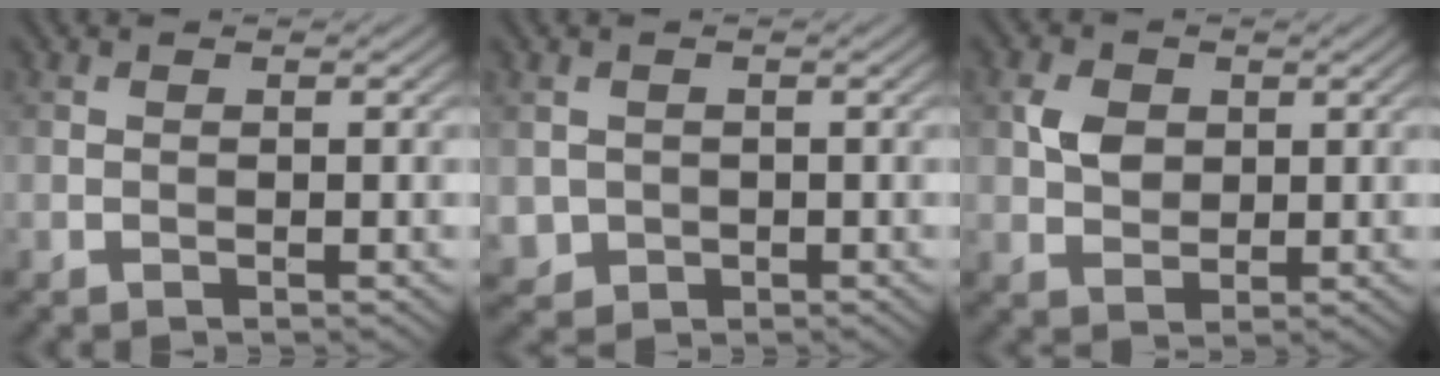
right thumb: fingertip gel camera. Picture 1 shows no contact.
{"total": 2.1, "force": [0.2, 2.1, 0.3], "torque": [-0.018, -0.012, 0.006]}
{"total": 3.3, "force": [0.8, 2.6, 1.8], "torque": [-0.043, 0.001, 0.013]}